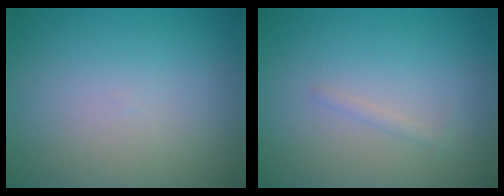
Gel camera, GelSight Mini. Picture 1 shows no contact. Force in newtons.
{"total": 0.6, "press": 0.6, "slide": 0.0}